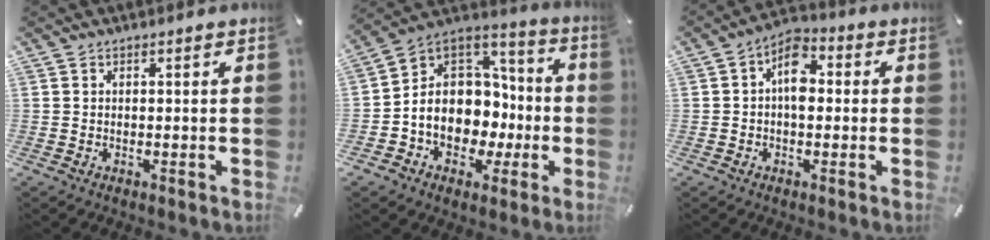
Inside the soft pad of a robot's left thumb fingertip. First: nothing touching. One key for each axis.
{"total": 12.3, "fx": -2.0, "fy": 10.8, "fz": 5.5, "tx": -0.102, "ty": -0.020, "tz": -0.034}
{"total": 7.0, "fx": -0.3, "fy": 4.4, "fz": 5.4, "tx": -0.083, "ty": 0.014, "tz": -0.006}